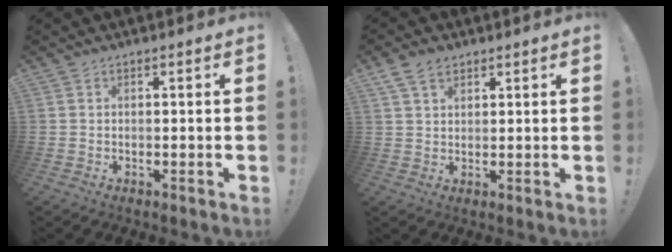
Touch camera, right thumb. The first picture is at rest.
{"total": 5.2, "force": [3.2, 3.4, 2.4], "torque": [-0.046, -0.005, 0.063]}